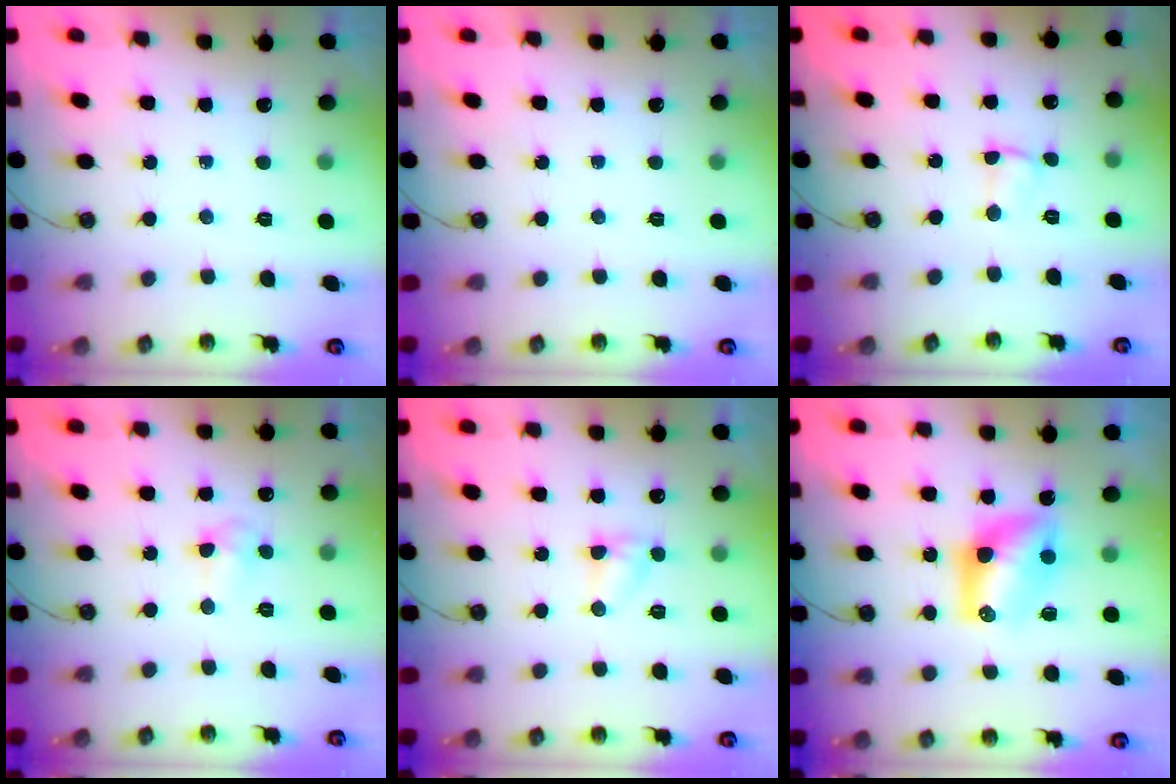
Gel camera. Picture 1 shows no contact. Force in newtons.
{"total": 0.0}
{"total": 2.9, "press": 0.9, "slide": 2.7}
{"total": 3.5, "press": 3.5, "slide": 0.7}
{"total": 3.9, "press": 3.9, "slide": 0.4}
{"total": 10.9, "press": 10.0, "slide": 4.3}